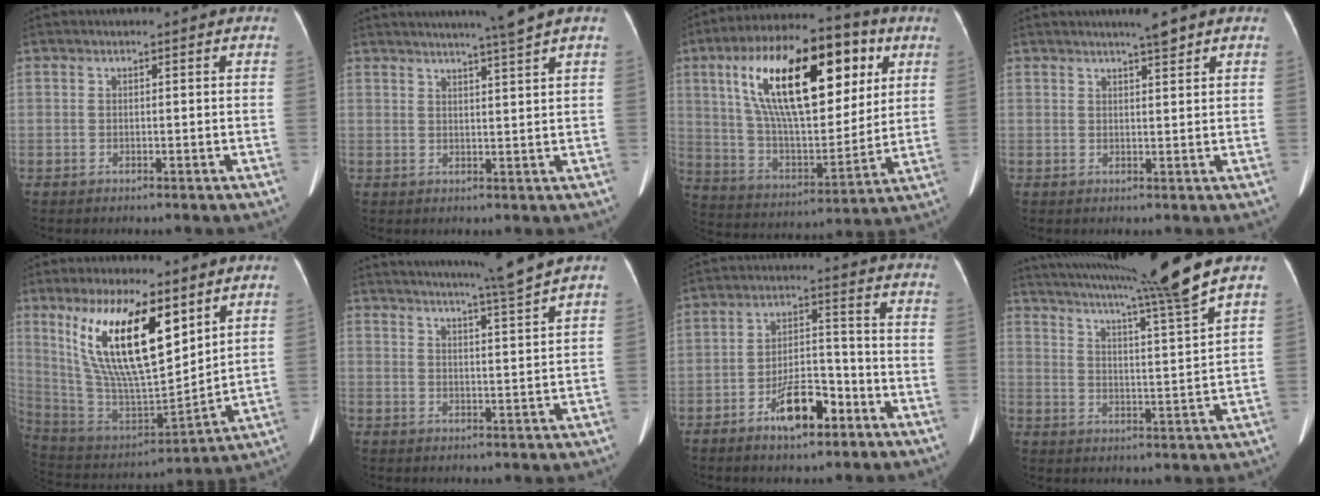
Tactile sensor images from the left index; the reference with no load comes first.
{"total": 6.1, "force": [5.0, -1.7, 3.1], "torque": [-0.044, -0.001, 0.068]}
{"total": 23.9, "force": [8.9, 9.1, 20.2], "torque": [-0.366, 0.042, 0.149]}
{"total": 2.4, "force": [2.0, -0.1, 1.4], "torque": [-0.025, 0.005, 0.032]}
{"total": 18.7, "force": [8.9, 5.3, 15.5], "torque": [-0.296, 0.005, 0.168]}
{"total": 9.6, "force": [8.4, -2.4, 3.9], "torque": [-0.062, -0.022, 0.119]}
{"total": 8.7, "force": [-5.1, 3.1, 6.3], "torque": [-0.116, 0.010, -0.085]}
{"total": 14.9, "force": [12.5, -2.9, 7.6], "torque": [-0.132, -0.035, 0.185]}